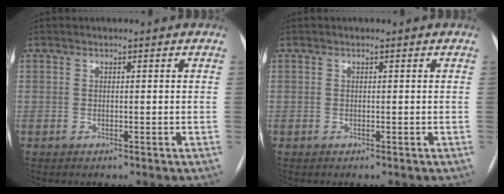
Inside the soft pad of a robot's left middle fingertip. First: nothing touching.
{"total": 0.0}